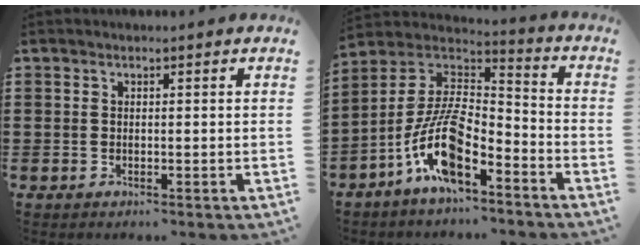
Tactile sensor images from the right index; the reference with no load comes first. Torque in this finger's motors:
{"motor_torque": [2.14, 0.00, 1.05, 0.21]}